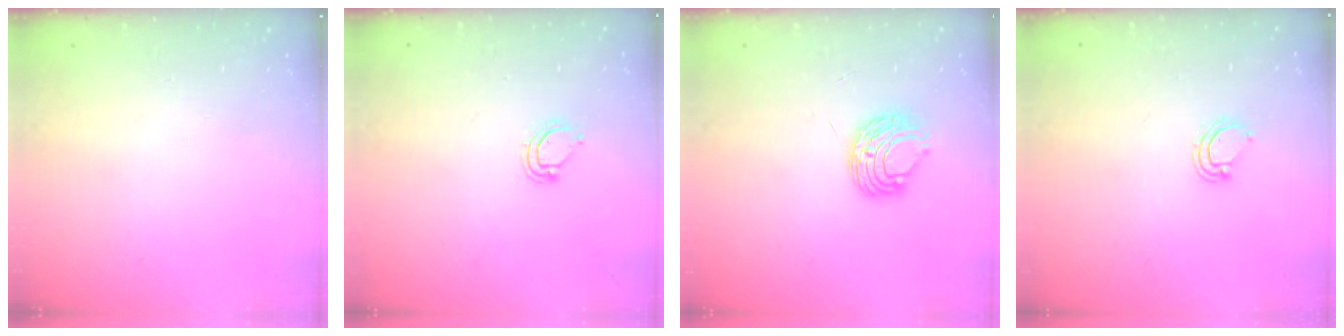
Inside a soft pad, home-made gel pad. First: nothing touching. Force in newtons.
{"total": 4.3, "press": 4.3, "slide": 0.3}
{"total": 8.1, "press": 8.1, "slide": 0.5}
{"total": 4.3, "press": 4.3, "slide": 0.5}